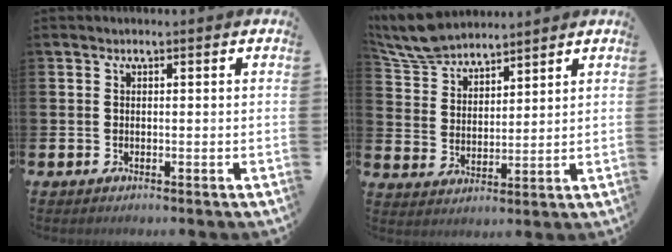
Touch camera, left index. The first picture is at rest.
{"total": 7.3, "force": [6.9, 1.7, 1.5], "torque": [-0.061, -0.026, 0.130]}